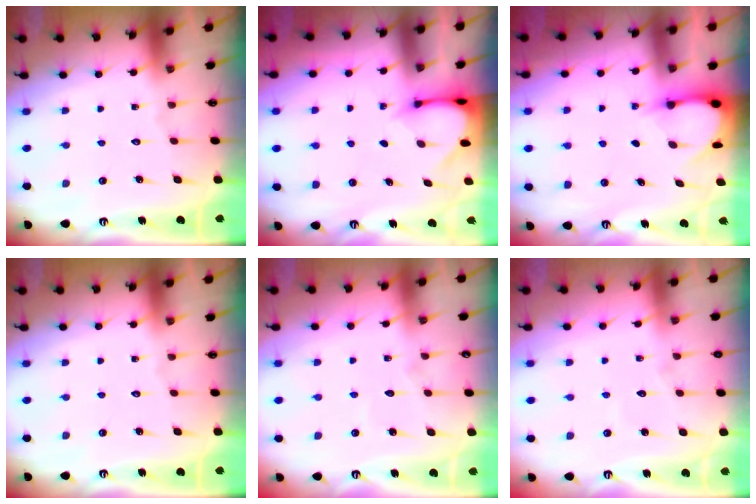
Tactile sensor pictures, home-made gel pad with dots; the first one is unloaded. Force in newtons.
{"total": 3.4, "press": 3.4, "slide": 0.3}
{"total": 3.2, "press": 3.2, "slide": 0.4}
{"total": 0.0}
{"total": 4.1, "press": 4.0, "slide": 0.3}
{"total": 4.8, "press": 4.8, "slide": 0.5}